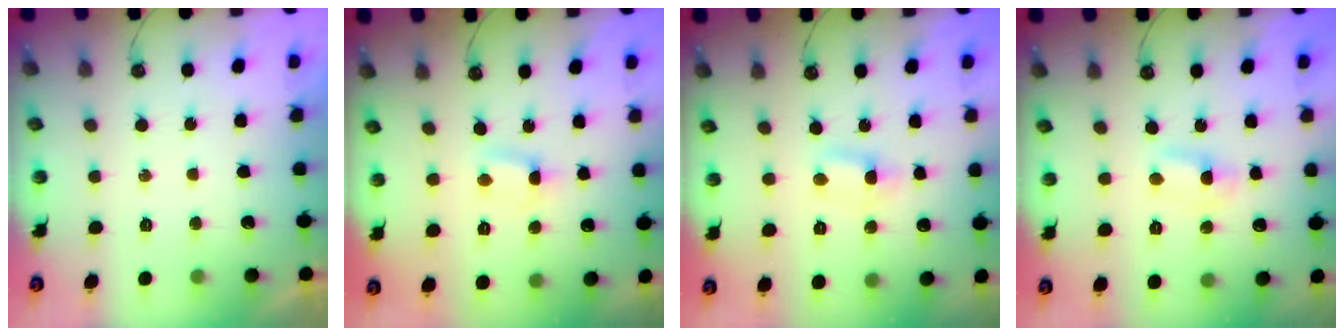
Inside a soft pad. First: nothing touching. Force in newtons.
{"total": 0.6, "press": 0.4, "slide": 0.4}
{"total": 1.1, "press": 0.9, "slide": 0.7}
{"total": 1.4, "press": 1.4, "slide": 0.2}